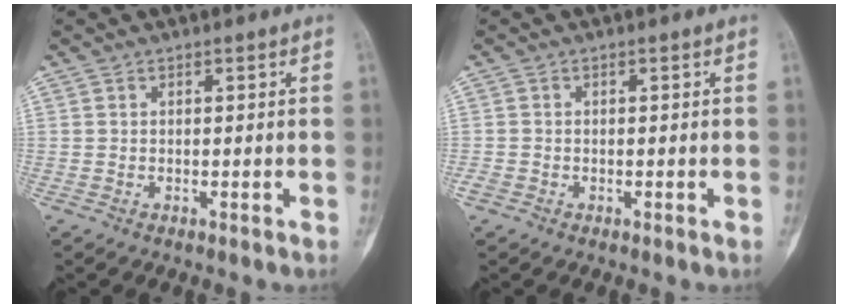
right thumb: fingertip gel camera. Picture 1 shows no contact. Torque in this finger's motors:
{"motor_torque": [0.63, 0.21, 0.37, -0.21, 0.08]}